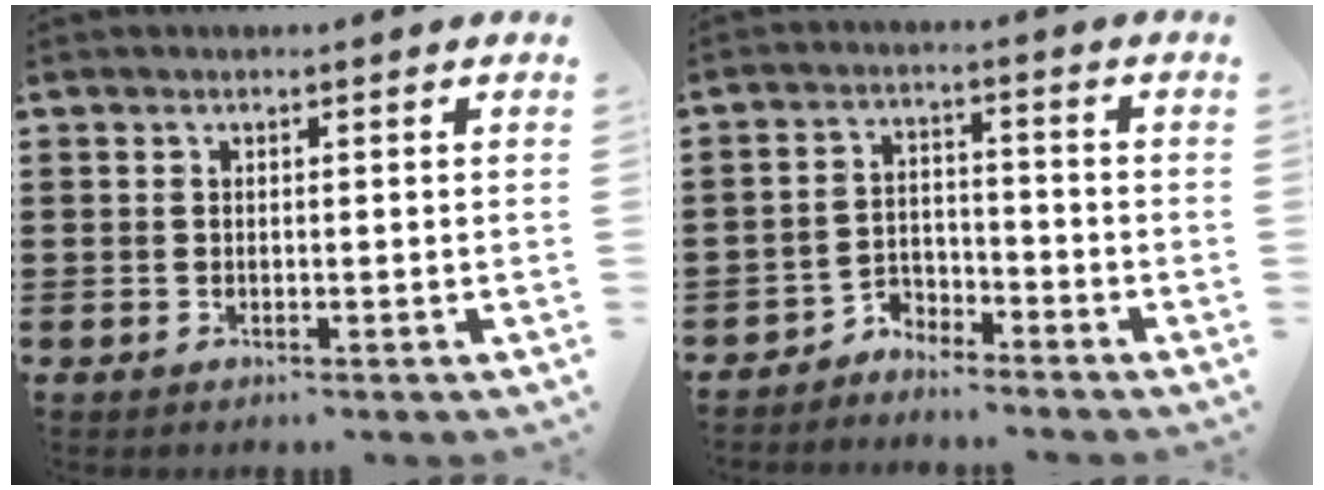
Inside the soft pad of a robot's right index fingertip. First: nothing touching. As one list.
[{"total": 3.7, "force": [-3.6, 0.8, -0.1], "torque": [-0.007, 0.003, -0.078]}]